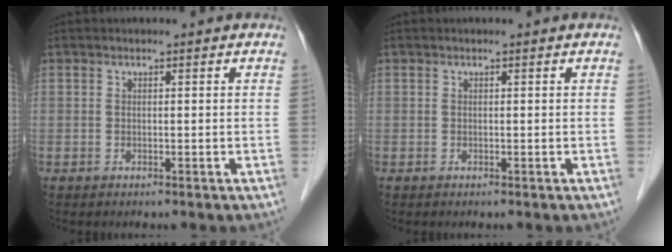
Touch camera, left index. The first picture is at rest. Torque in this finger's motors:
{"motor_torque": [0.09, 0.08, 0.00, 0.00]}